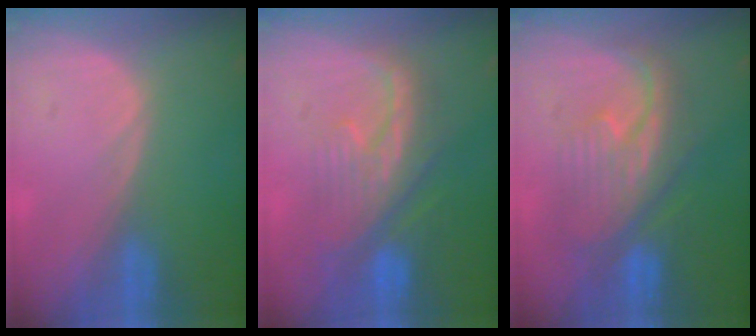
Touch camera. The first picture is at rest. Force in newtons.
{"total": 8.4, "press": 8.3, "slide": 1.4}
{"total": 8.3, "press": 8.3, "slide": 0.2}